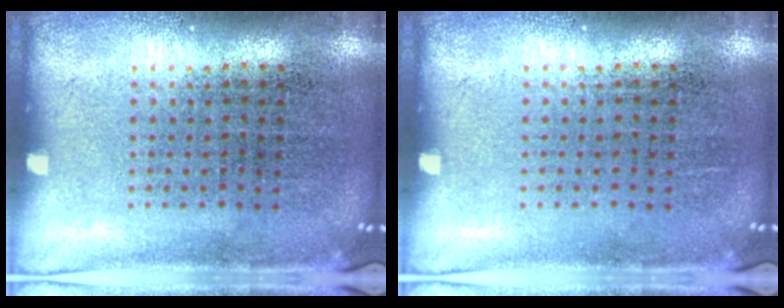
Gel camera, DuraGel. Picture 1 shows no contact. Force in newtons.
{"total": 0.0}